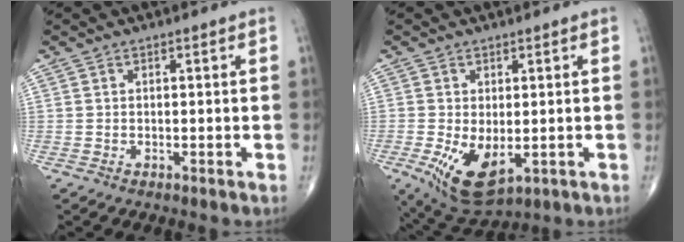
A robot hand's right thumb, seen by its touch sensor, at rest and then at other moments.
{"total": 9.6, "force": [-2.0, 5.0, 7.9], "torque": [-0.138, -0.015, -0.018]}